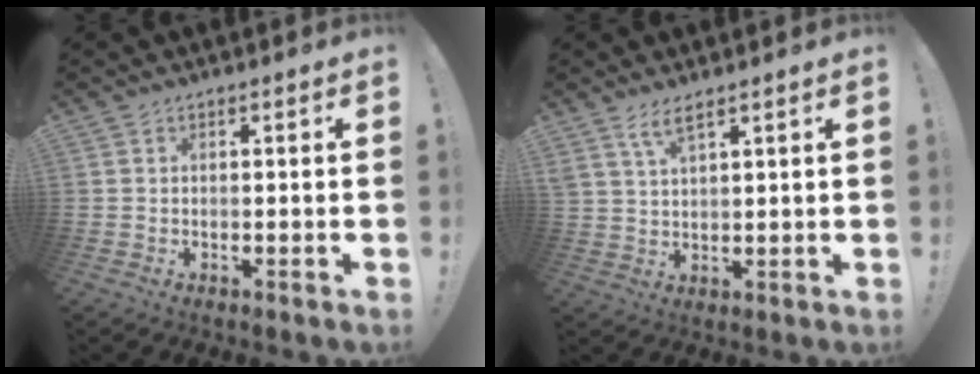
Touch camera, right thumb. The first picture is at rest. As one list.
[{"total": 4.8, "force": [3.3, 1.1, 3.3], "torque": [-0.068, -0.010, 0.060]}]